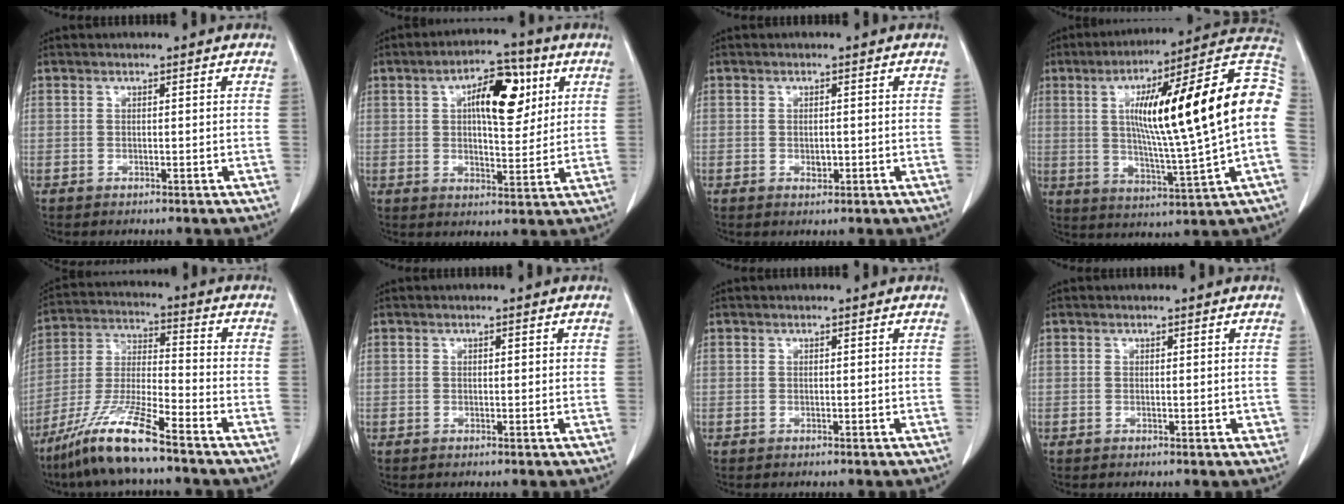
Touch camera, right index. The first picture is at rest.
{"total": 10.5, "force": [3.7, 4.2, 8.9], "torque": [-0.138, 0.020, 0.058]}
{"total": 1.3, "force": [-0.2, 0.8, 1.0], "torque": [-0.018, 0.000, 0.002]}
{"total": 25.6, "force": [2.2, 1.4, 25.5], "torque": [-0.326, 0.038, 0.026]}
{"total": 12.0, "force": [-8.6, 0.3, 8.4], "torque": [-0.175, -0.026, -0.170]}
{"total": 0.8, "force": [0.2, 0.3, 0.7], "torque": [-0.010, 0.001, 0.002]}
{"total": 0.0}
{"total": 1.3, "force": [0.0, 0.6, 1.2], "torque": [-0.015, -0.001, 0.004]}